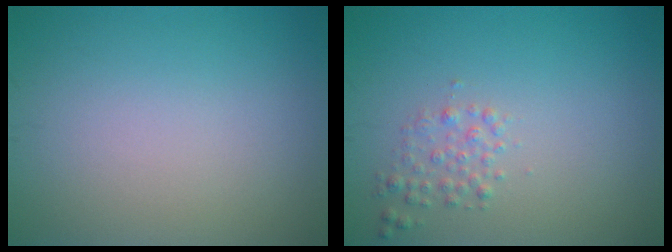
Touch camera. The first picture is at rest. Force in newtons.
{"total": 1.5, "press": 1.5, "slide": 0.0}